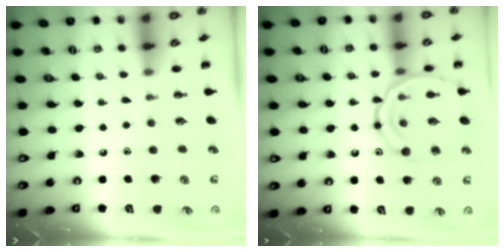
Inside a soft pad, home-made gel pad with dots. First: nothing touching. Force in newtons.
{"total": 15.9, "press": 15.8, "slide": 1.7}